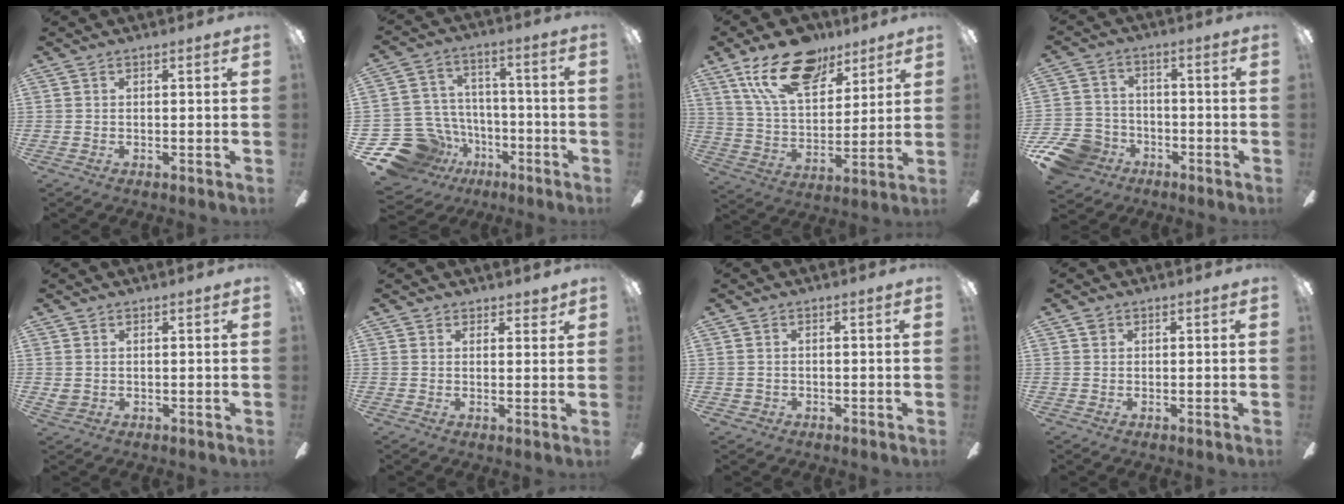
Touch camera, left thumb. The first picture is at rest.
{"total": 18.2, "force": [-8.7, 14.6, 6.6], "torque": [-0.164, 0.050, -0.120]}
{"total": 19.5, "force": [12.2, 10.2, 11.3], "torque": [-0.197, -0.046, 0.219]}
{"total": 10.7, "force": [-6.1, 8.0, 3.6], "torque": [-0.088, 0.048, -0.109]}
{"total": 1.6, "force": [1.0, 1.2, 0.3], "torque": [0.001, -0.001, 0.016]}
{"total": 2.6, "force": [2.2, 1.3, 0.3], "torque": [0.000, -0.005, 0.041]}
{"total": 1.1, "force": [0.0, 1.1, 0.0], "torque": [-0.001, 0.005, -0.005]}
{"total": 1.0, "force": [0.6, 0.8, 0.3], "torque": [-0.006, 0.005, 0.010]}